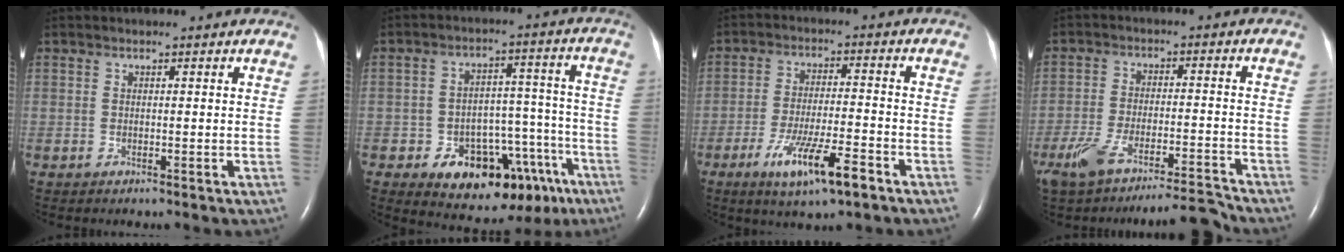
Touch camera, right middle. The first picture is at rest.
{"total": 15.6, "force": [-8.7, 8.3, 9.8], "torque": [-0.108, 0.043, -0.114]}
{"total": 9.9, "force": [-5.5, 1.3, 8.1], "torque": [-0.148, -0.018, -0.092]}
{"total": 10.2, "force": [-8.9, 0.8, 4.8], "torque": [-0.093, 0.008, -0.155]}